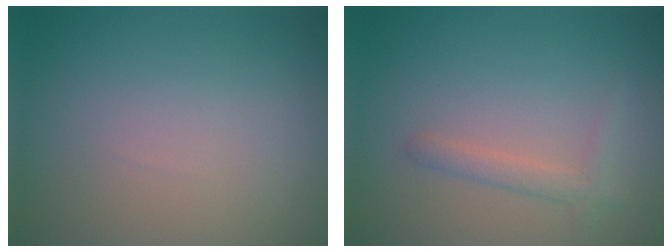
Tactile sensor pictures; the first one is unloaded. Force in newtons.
{"total": 1.7, "press": 1.7, "slide": 0.1}